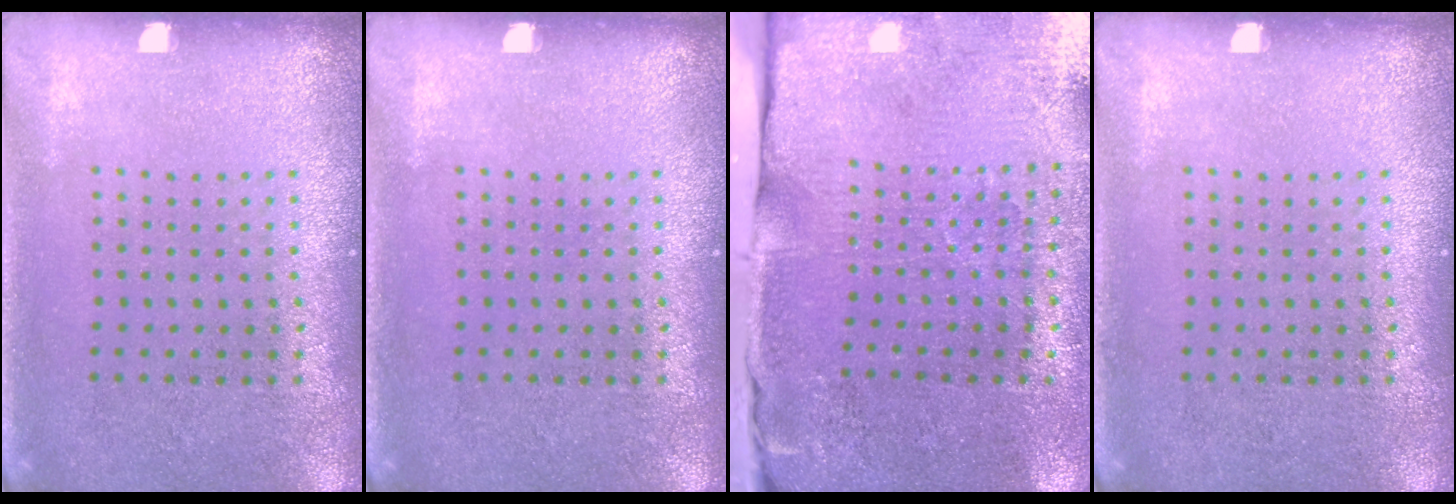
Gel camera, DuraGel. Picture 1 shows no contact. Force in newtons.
{"total": 0.0}
{"total": 4.8, "press": 3.9, "slide": 2.8}
{"total": 0.0}